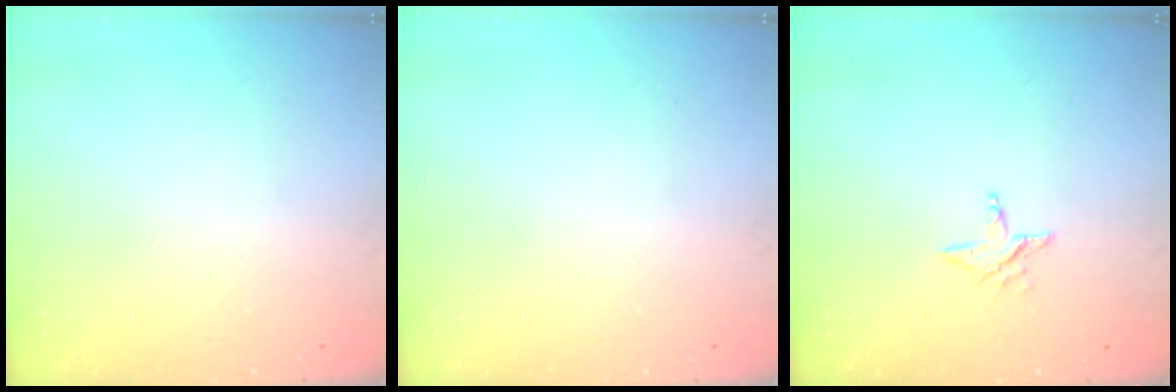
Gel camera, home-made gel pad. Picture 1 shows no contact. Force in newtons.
{"total": 0.0}
{"total": 3.4, "press": 3.4, "slide": 0.3}